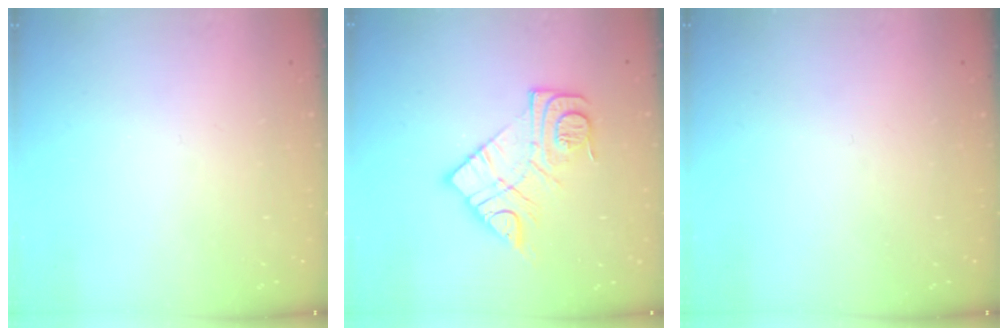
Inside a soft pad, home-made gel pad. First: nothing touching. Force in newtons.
{"total": 13.2, "press": 13.2, "slide": 1.0}
{"total": 0.0}